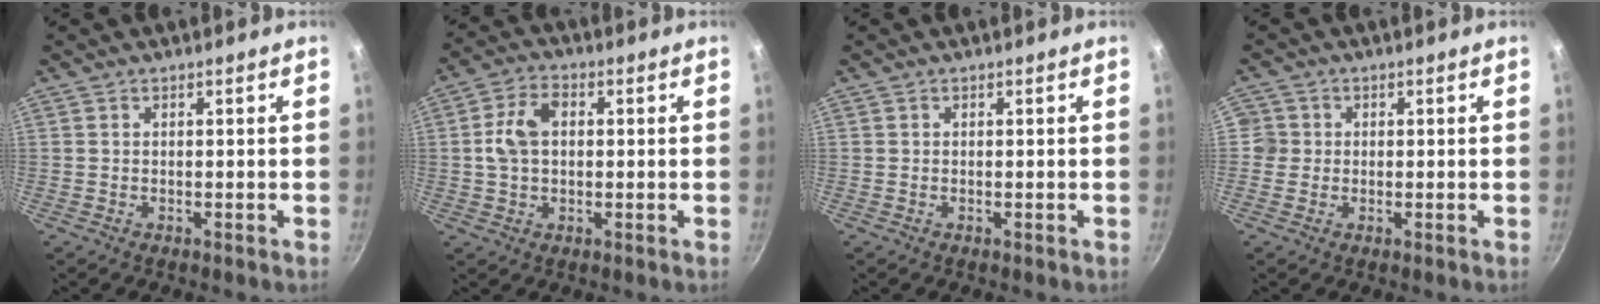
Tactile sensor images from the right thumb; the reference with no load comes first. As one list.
[{"total": 7.4, "force": [0.7, 5.0, 5.4], "torque": [-0.094, 0.018, 0.005]}, {"total": 0.0}, {"total": 3.1, "force": [-0.2, 3.0, 0.5], "torque": [0.016, 0.008, -0.011]}]